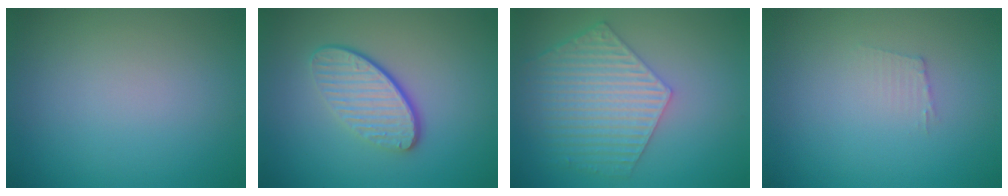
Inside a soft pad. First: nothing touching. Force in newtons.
{"total": 4.2, "press": 3.0, "slide": 3.0}
{"total": 6.5, "press": 5.0, "slide": 4.2}
{"total": 1.1, "press": 1.0, "slide": 0.2}